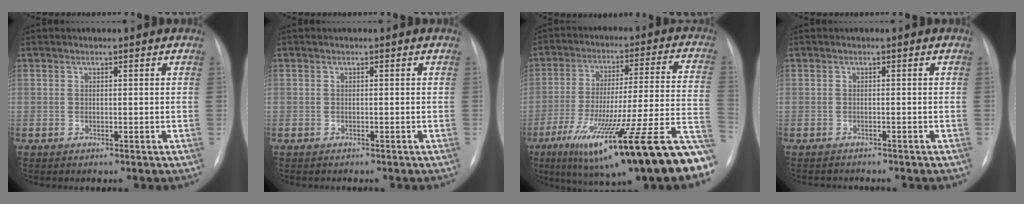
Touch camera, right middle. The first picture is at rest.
{"total": 0.9, "force": [-0.8, 0.3, 0.3], "torque": [-0.009, 0.000, -0.010]}
{"total": 29.2, "force": [-17.5, 1.9, 23.4], "torque": [-0.267, -0.022, -0.275]}
{"total": 2.4, "force": [-2.3, 0.6, 0.4], "torque": [-0.002, -0.006, -0.029]}